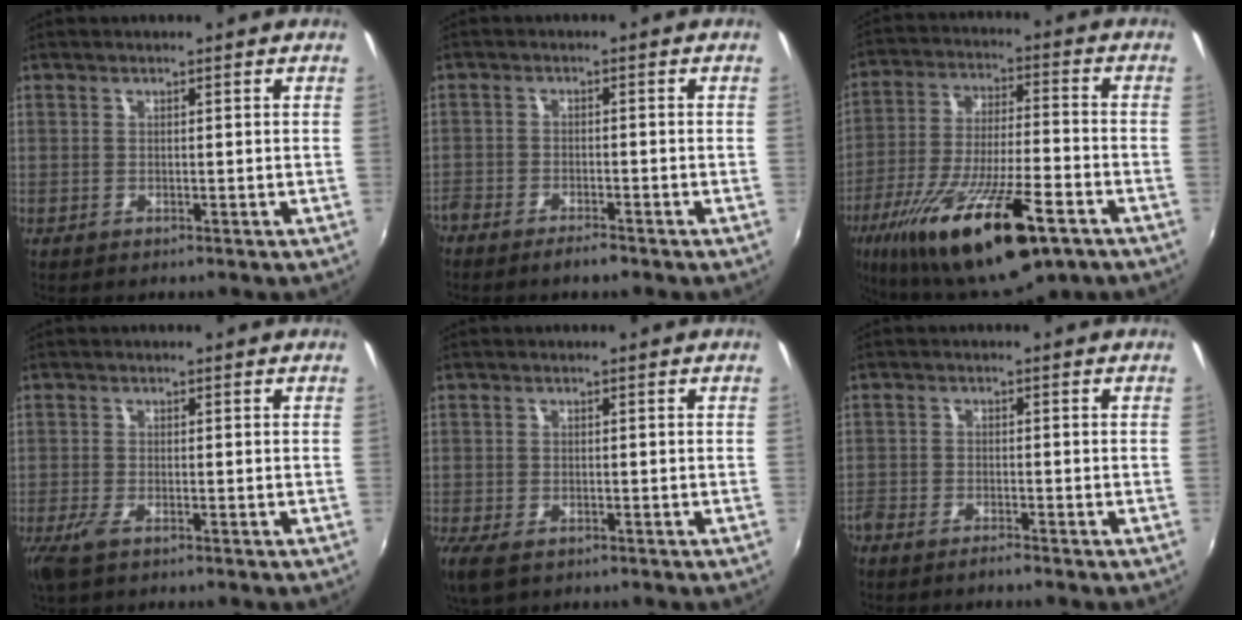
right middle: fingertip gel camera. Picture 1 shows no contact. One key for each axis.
{"total": 5.5, "fx": -4.6, "fy": 1.7, "fz": 2.4, "tx": -0.073, "ty": -0.011, "tz": -0.084}
{"total": 24.7, "fx": -14.7, "fy": 6.9, "fz": 18.6, "tx": -0.357, "ty": -0.056, "tz": -0.242}
{"total": 3.0, "fx": -1.9, "fy": 0.8, "fz": 2.2, "tx": -0.051, "ty": -0.010, "tz": -0.038}
{"total": 4.9, "fx": -3.0, "fy": 2.1, "fz": 3.2, "tx": -0.075, "ty": -0.021, "tz": -0.054}
{"total": 4.1, "fx": -3.7, "fy": 0.8, "fz": 1.5, "tx": -0.052, "ty": -0.013, "tz": -0.074}